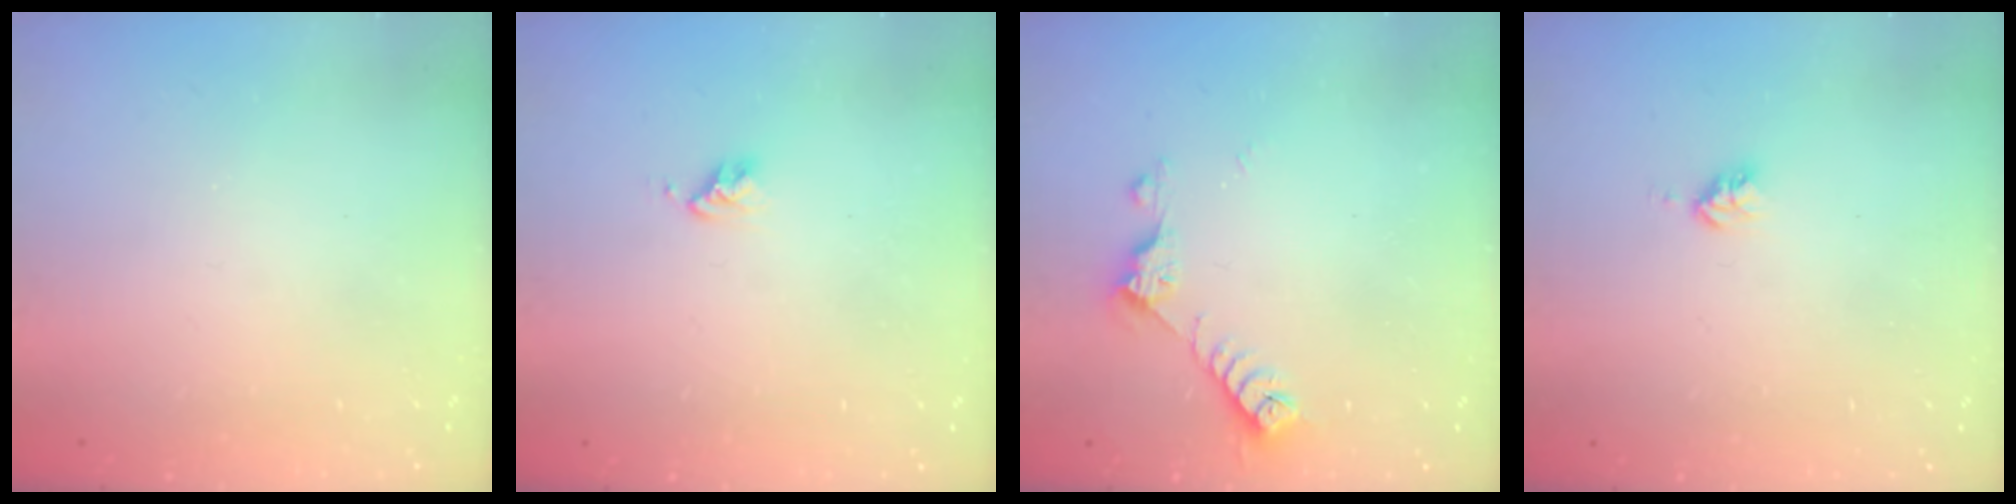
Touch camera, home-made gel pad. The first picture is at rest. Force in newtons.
{"total": 2.7, "press": 2.6, "slide": 0.4}
{"total": 7.2, "press": 7.2, "slide": 0.9}
{"total": 3.7, "press": 3.7, "slide": 0.5}